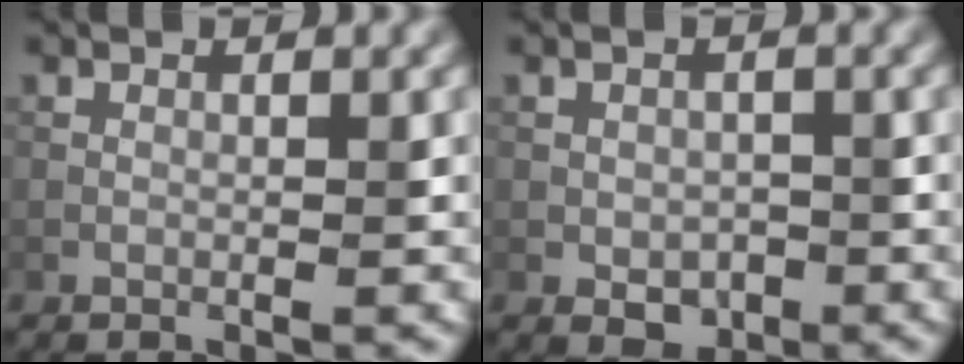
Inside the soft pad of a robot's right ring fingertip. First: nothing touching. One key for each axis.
{"total": 2.1, "fx": -1.0, "fy": 1.6, "fz": 1.0, "tx": -0.020, "ty": -0.007, "tz": -0.010}